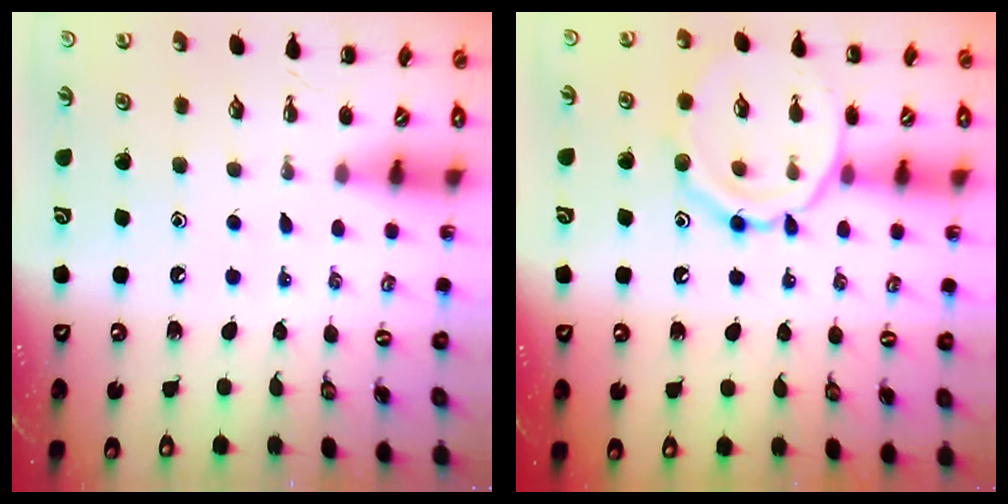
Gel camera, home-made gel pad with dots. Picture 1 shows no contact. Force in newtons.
{"total": 13.5, "press": 13.5, "slide": 0.4}